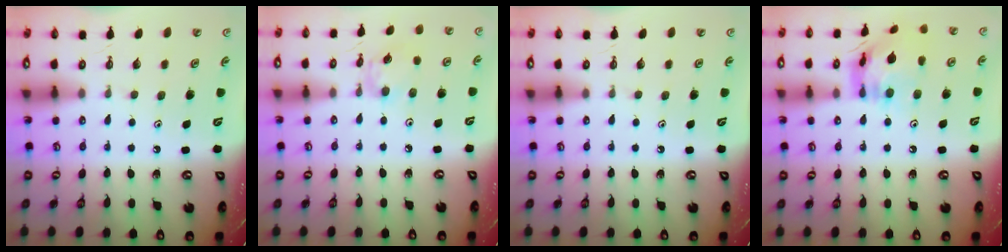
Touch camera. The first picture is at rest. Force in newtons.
{"total": 6.3, "press": 6.3, "slide": 0.3}
{"total": 0.0}
{"total": 14.9, "press": 14.8, "slide": 1.5}